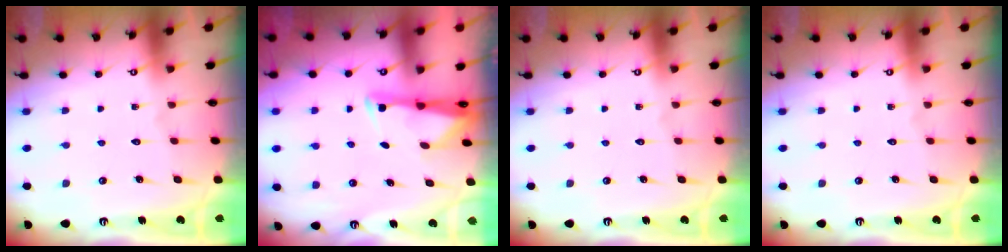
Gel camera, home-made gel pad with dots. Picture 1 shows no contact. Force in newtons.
{"total": 2.6, "press": 2.6, "slide": 0.4}
{"total": 0.0}
{"total": 0.0}